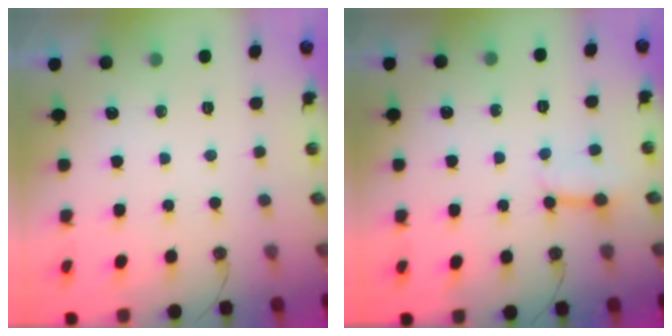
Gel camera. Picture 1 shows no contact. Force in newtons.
{"total": 3.0, "press": 2.9, "slide": 0.4}